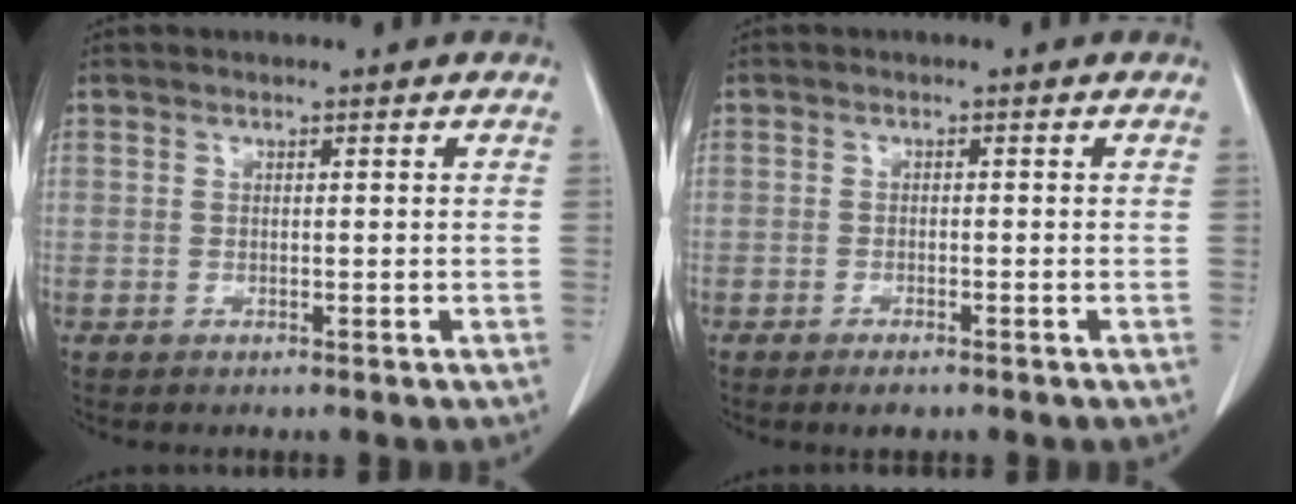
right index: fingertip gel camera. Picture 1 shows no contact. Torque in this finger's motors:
{"motor_torque": [0.33, -0.30, 0.09, 0.03]}